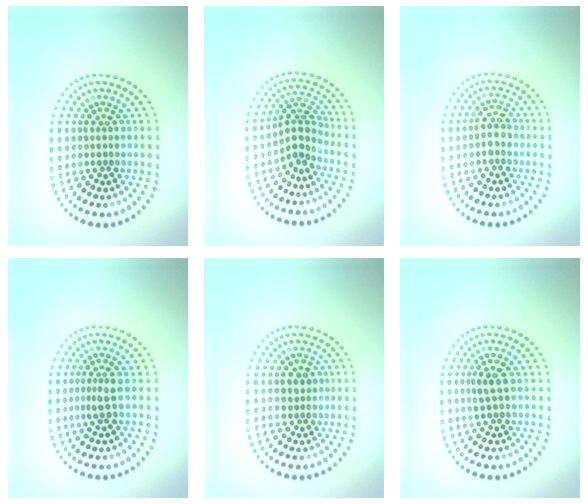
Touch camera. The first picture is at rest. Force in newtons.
{"total": 2.9, "press": 2.0, "slide": 2.0}
{"total": 1.9, "press": 1.8, "slide": 0.6}
{"total": 1.7, "press": 1.4, "slide": 1.1}
{"total": 1.3, "press": 1.1, "slide": 0.7}
{"total": 1.7, "press": 1.5, "slide": 0.8}